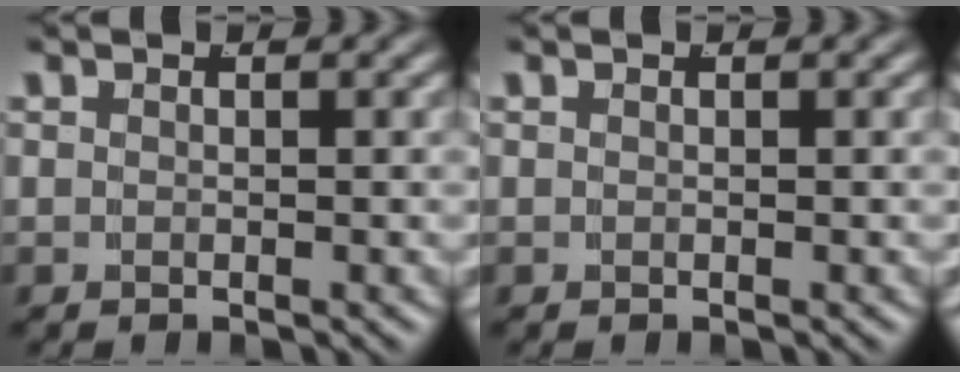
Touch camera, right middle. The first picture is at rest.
{"total": 0.0}